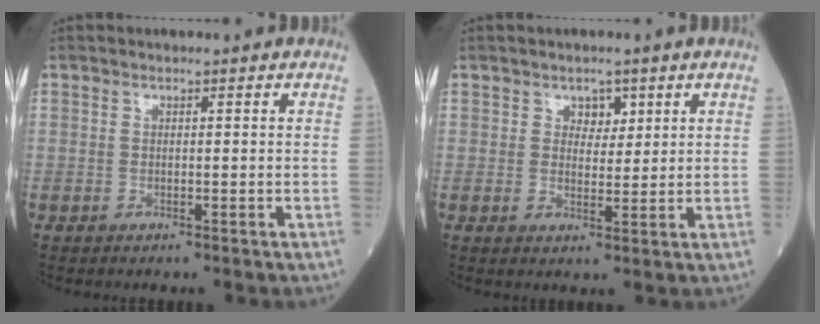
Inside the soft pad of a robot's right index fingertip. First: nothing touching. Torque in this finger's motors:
{"motor_torque": [0.00, 0.00, 0.01, 0.00]}